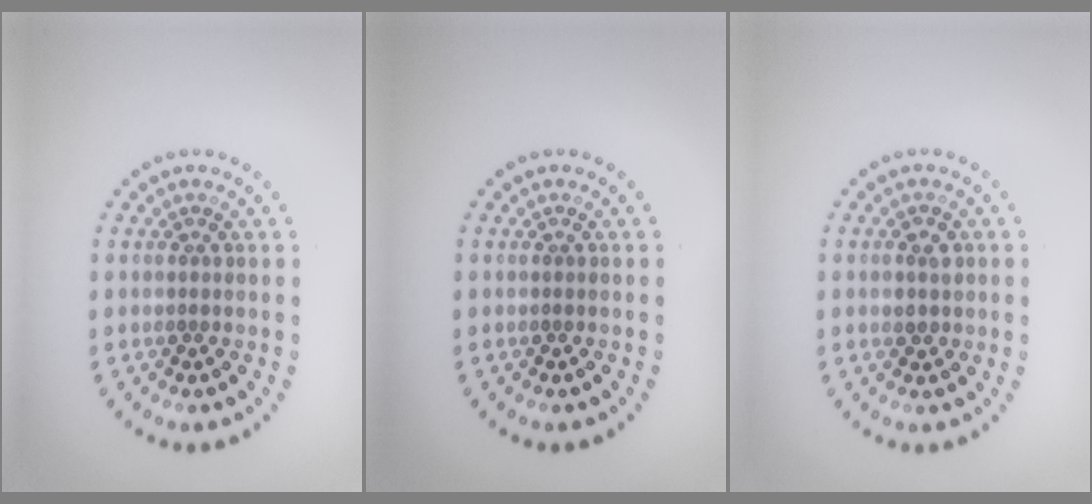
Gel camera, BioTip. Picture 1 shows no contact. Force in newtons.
{"total": 0.0}
{"total": 1.5, "press": 1.5, "slide": 0.4}